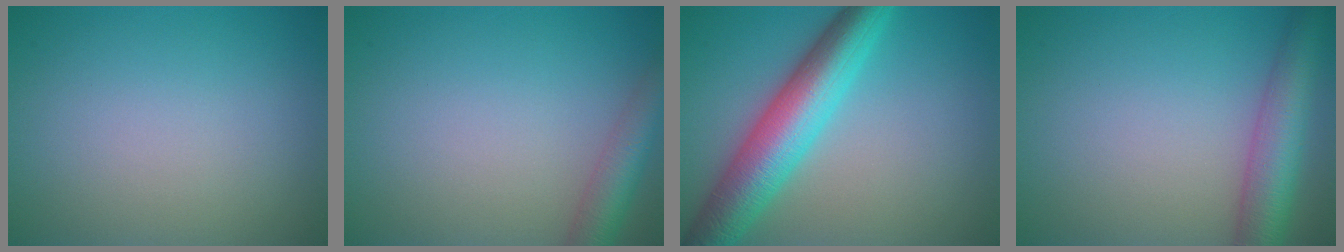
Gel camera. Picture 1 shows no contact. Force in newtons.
{"total": 3.7, "press": 3.7, "slide": 0.2}
{"total": 8.1, "press": 8.1, "slide": 0.1}
{"total": 5.7, "press": 5.7, "slide": 0.2}